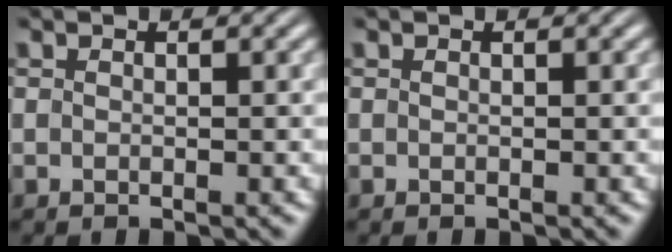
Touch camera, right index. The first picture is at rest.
{"total": 0.0}